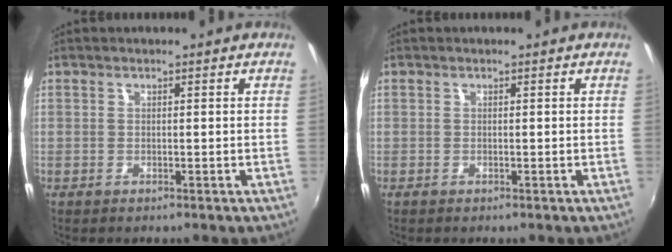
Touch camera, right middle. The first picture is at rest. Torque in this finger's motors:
{"motor_torque": [-0.29, 0.10, 0.00, -0.01]}